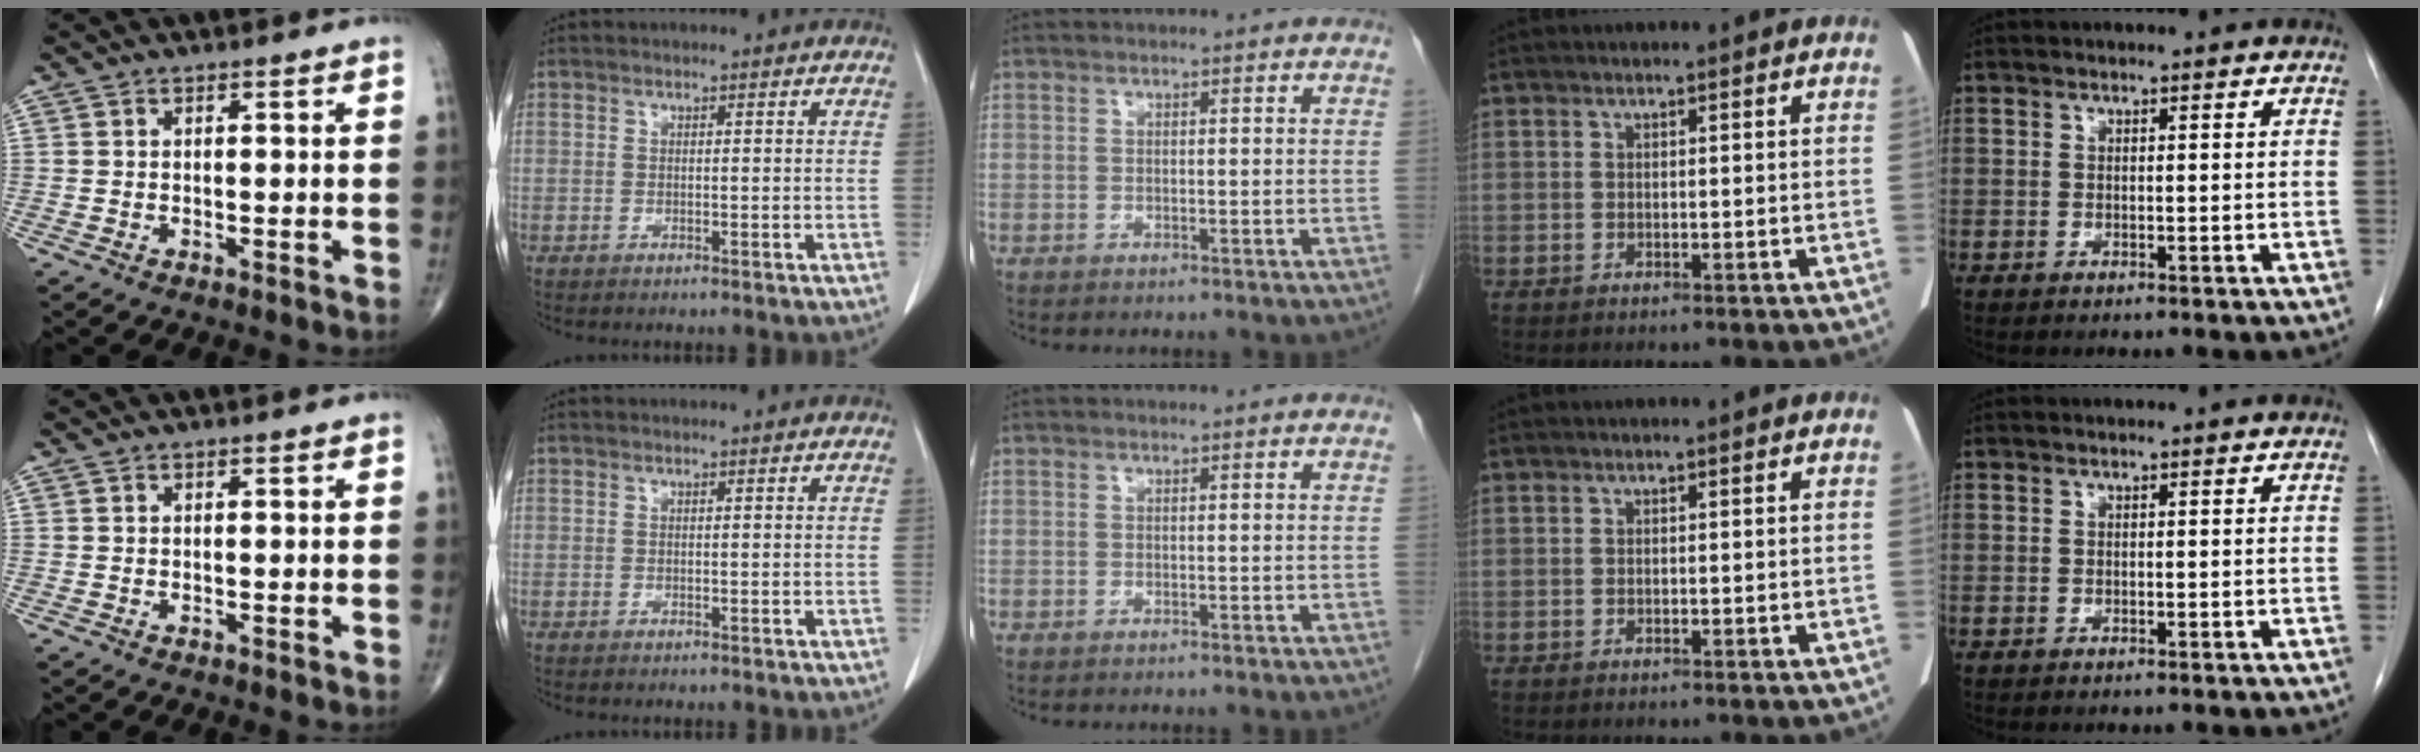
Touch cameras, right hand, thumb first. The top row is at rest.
{}